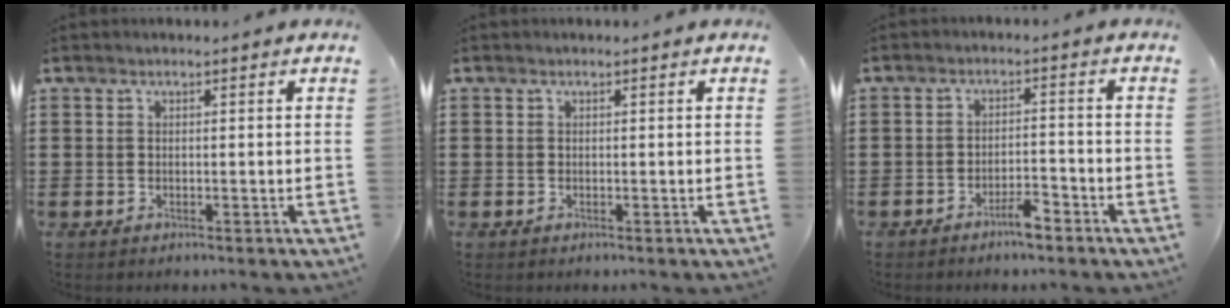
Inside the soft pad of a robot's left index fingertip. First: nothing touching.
{"total": 0.0}
{"total": 3.5, "force": [-2.9, 0.8, 1.9], "torque": [-0.033, 0.009, -0.055]}